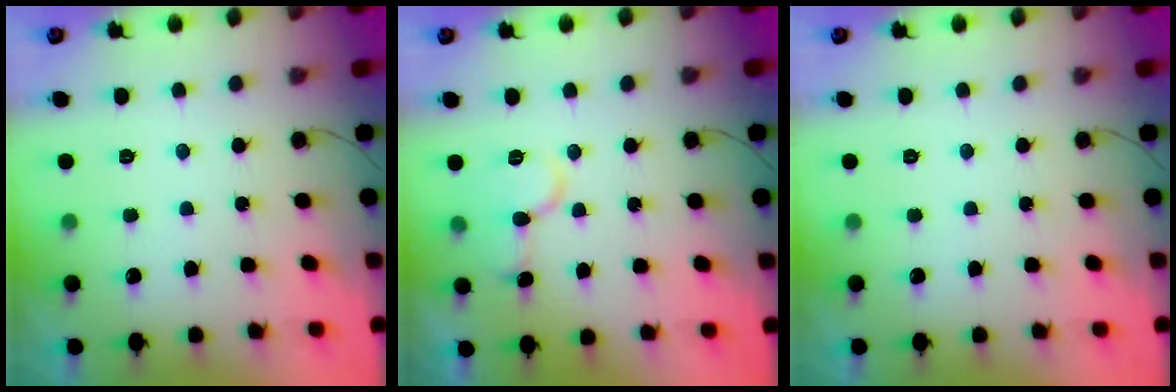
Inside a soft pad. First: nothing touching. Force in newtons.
{"total": 9.0, "press": 8.9, "slide": 0.7}
{"total": 0.0}